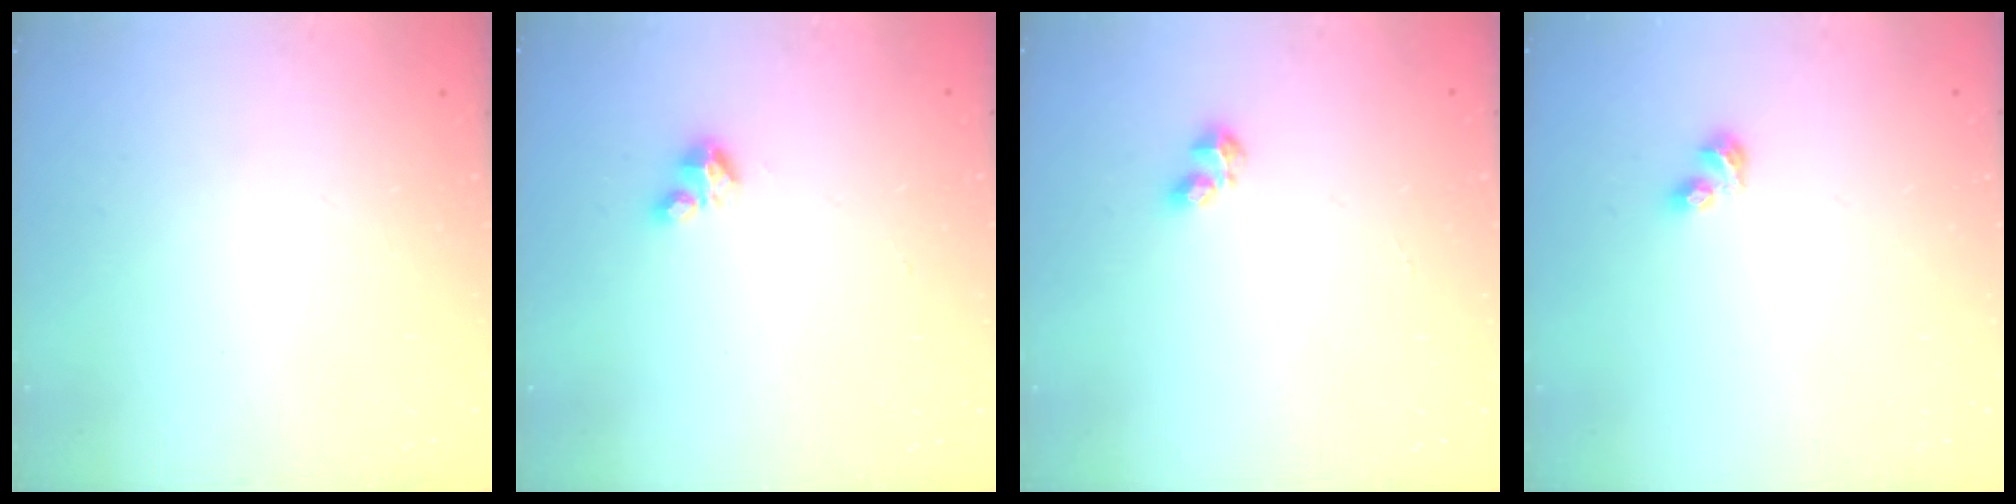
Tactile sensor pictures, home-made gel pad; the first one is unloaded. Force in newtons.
{"total": 2.8, "press": 2.8, "slide": 0.2}
{"total": 2.1, "press": 2.0, "slide": 0.8}
{"total": 3.4, "press": 3.3, "slide": 1.0}